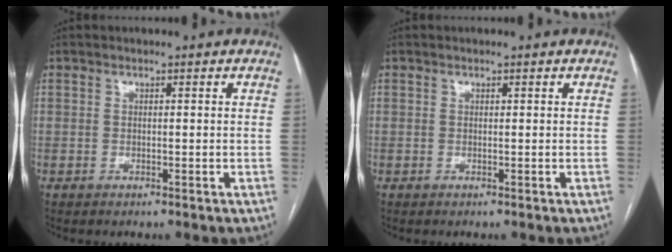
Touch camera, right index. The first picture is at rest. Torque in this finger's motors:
{"motor_torque": [-0.02, -0.07, 0.12, 0.01]}